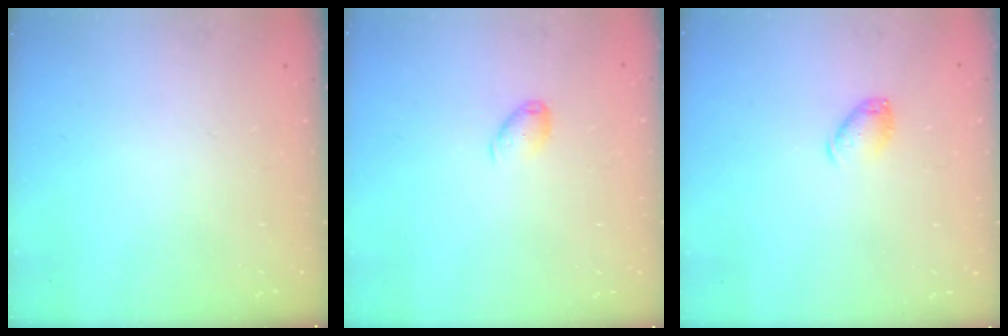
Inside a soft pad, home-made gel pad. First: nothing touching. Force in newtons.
{"total": 6.6, "press": 6.5, "slide": 1.1}
{"total": 6.6, "press": 6.4, "slide": 1.4}